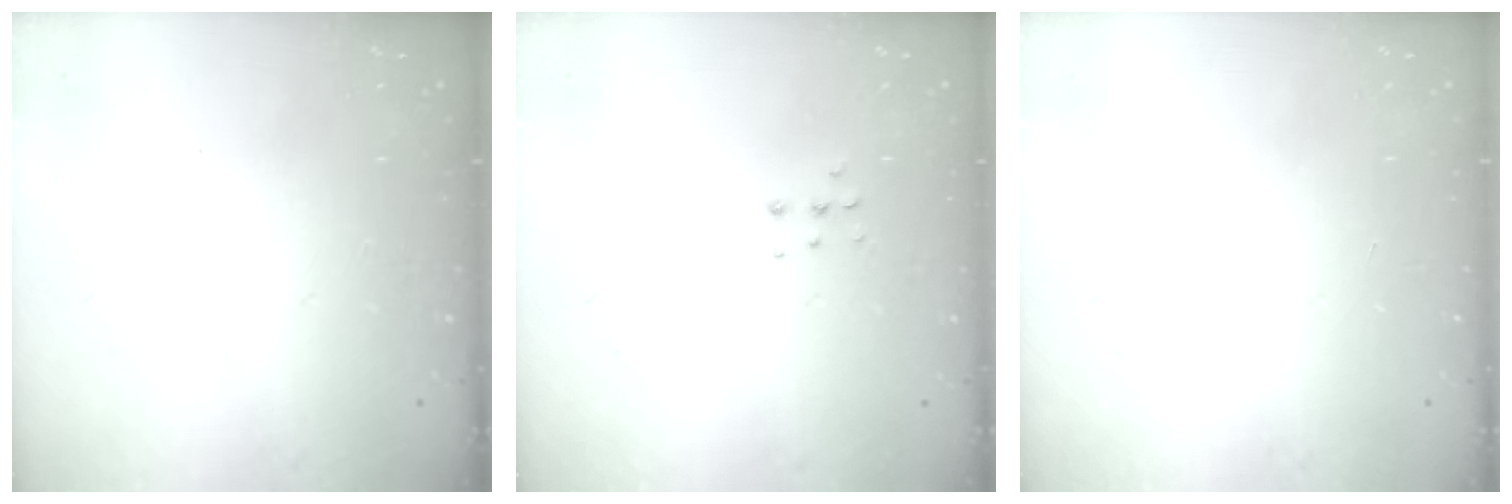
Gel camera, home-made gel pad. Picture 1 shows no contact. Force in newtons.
{"total": 4.0, "press": 4.0, "slide": 0.5}
{"total": 0.0}